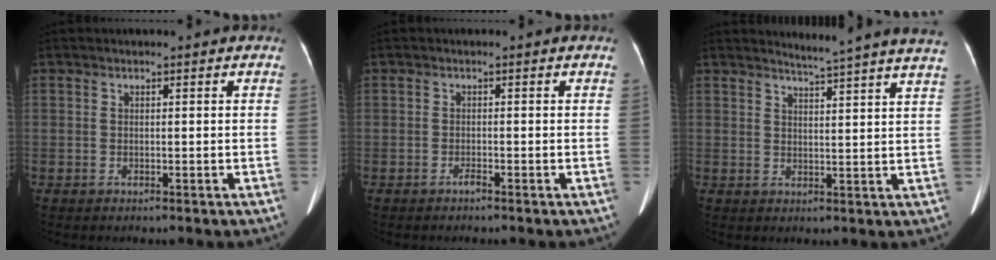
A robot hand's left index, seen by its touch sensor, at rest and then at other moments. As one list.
[{"total": 0.6, "force": [-0.5, -0.1, 0.3], "torque": [-0.008, -0.001, -0.009]}, {"total": 12.3, "force": [11.5, -1.9, 3.9], "torque": [-0.061, -0.052, 0.128]}]